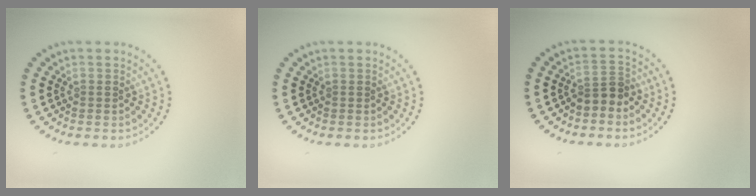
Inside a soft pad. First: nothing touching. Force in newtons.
{"total": 0.0}
{"total": 2.2, "press": 1.8, "slide": 1.3}